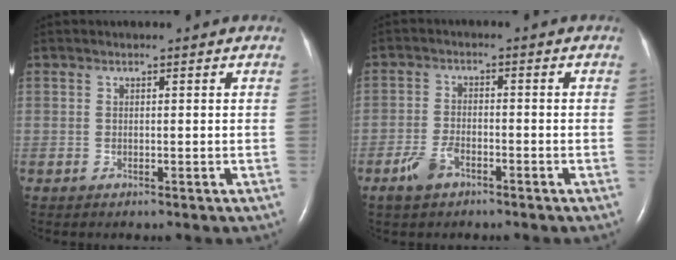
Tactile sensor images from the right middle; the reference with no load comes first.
{"total": 3.9, "force": [-2.5, 1.8, 2.4], "torque": [-0.059, -0.001, -0.045]}